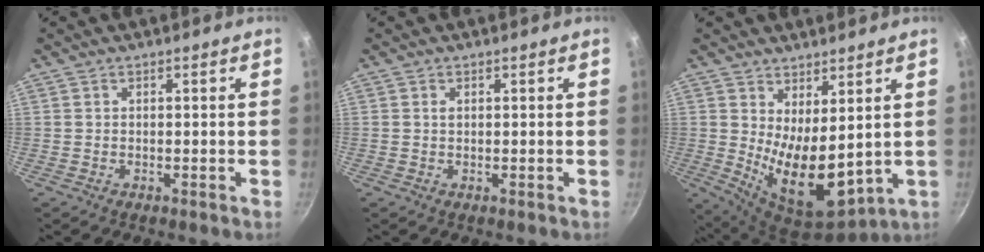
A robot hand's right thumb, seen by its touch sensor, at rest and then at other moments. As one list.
[{"total": 0.8, "force": [0.3, 0.5, 0.5], "torque": [-0.009, 0.001, 0.006]}, {"total": 12.4, "force": [2.6, 5.9, 10.6], "torque": [-0.153, -0.053, 0.063]}]